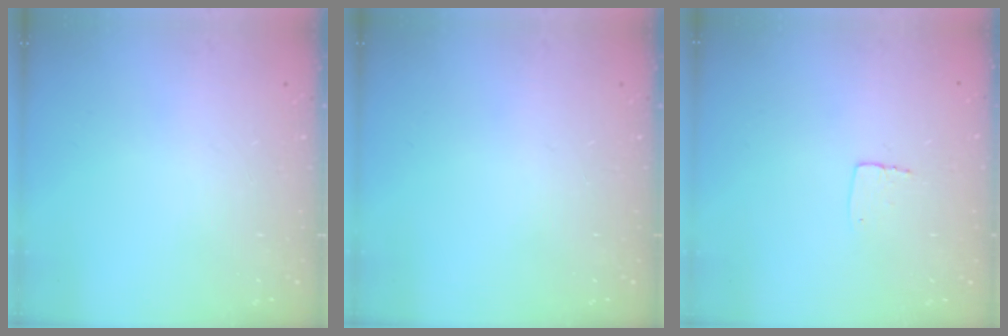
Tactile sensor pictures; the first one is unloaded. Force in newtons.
{"total": 0.0}
{"total": 4.0, "press": 4.0, "slide": 0.3}